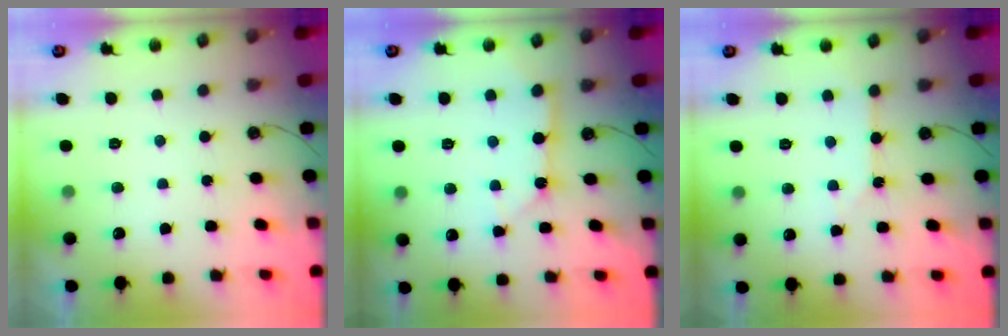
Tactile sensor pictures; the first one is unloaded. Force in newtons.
{"total": 8.6, "press": 8.6, "slide": 0.8}
{"total": 2.1, "press": 2.1, "slide": 0.3}